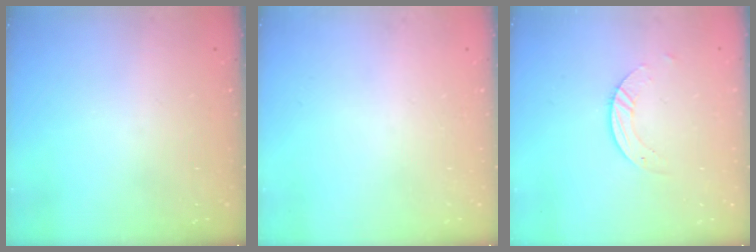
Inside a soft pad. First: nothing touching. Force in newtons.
{"total": 0.0}
{"total": 3.4, "press": 3.4, "slide": 0.1}